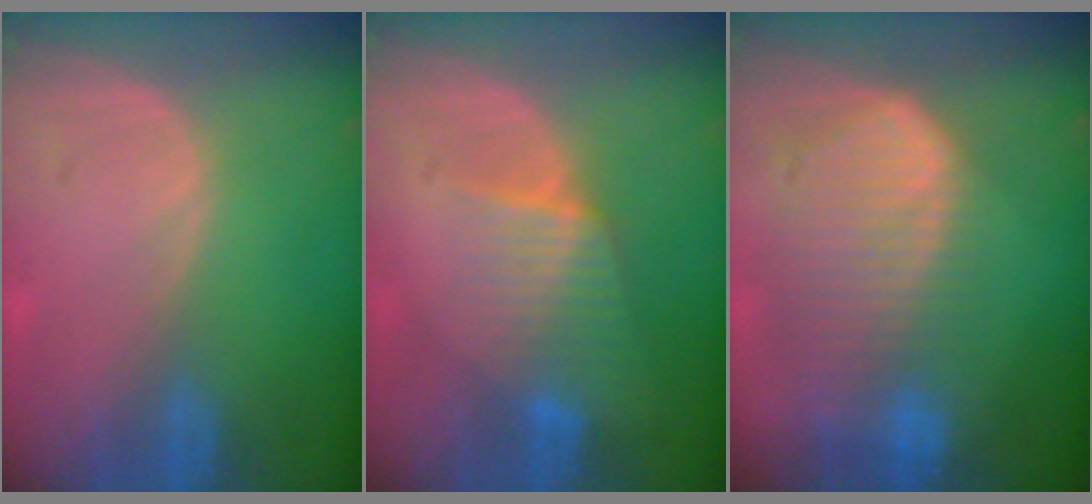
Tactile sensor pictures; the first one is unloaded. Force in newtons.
{"total": 6.6, "press": 5.9, "slide": 3.0}
{"total": 10.3, "press": 8.9, "slide": 5.3}